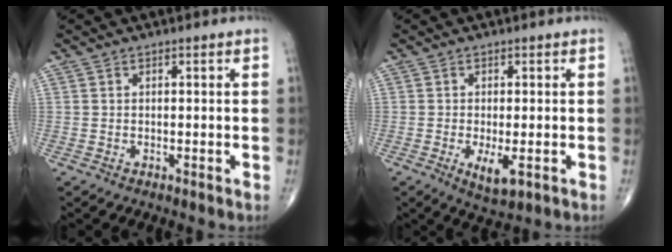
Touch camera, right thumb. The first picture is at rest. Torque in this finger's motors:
{"motor_torque": [-0.09, 0.18, -0.07, -0.05, -0.03]}